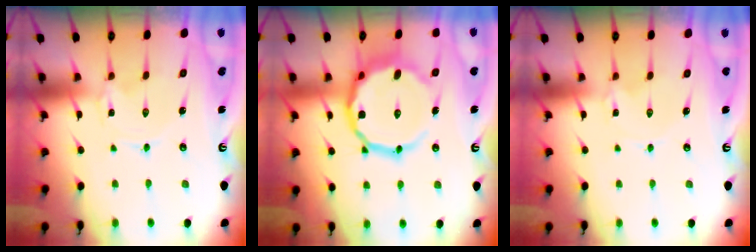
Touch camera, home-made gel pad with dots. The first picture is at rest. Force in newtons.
{"total": 17.1, "press": 16.9, "slide": 2.4}
{"total": 1.8, "press": 1.8, "slide": 0.2}